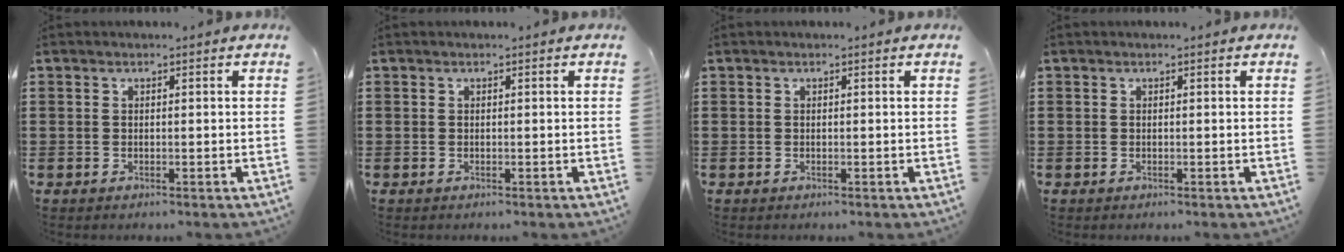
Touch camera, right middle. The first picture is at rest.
{"total": 0.0}
{"total": 0.0}
{"total": 0.0}